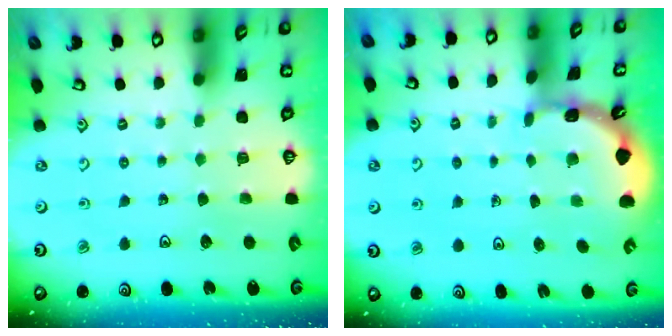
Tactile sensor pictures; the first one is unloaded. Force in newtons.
{"total": 1.7, "press": 1.7, "slide": 0.1}